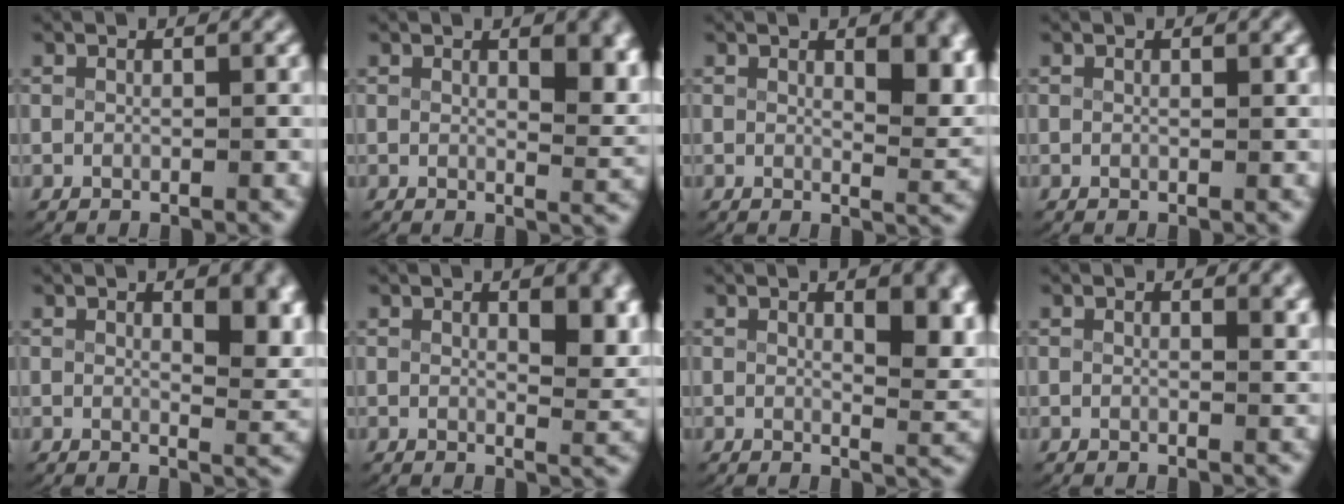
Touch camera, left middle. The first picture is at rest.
{"total": 3.4, "force": [1.5, 1.1, 2.8], "torque": [-0.028, -0.016, 0.026]}
{"total": 4.1, "force": [1.8, 1.5, 3.4], "torque": [-0.034, -0.018, 0.031]}
{"total": 0.0}
{"total": 4.1, "force": [1.7, 1.4, 3.5], "torque": [-0.034, -0.016, 0.029]}
{"total": 3.6, "force": [1.5, 1.2, 3.0], "torque": [-0.033, -0.017, 0.026]}
{"total": 4.5, "force": [1.7, 1.4, 3.9], "torque": [-0.039, -0.014, 0.029]}
{"total": 0.9, "force": [0.8, 0.2, 0.5], "torque": [-0.004, -0.008, 0.012]}